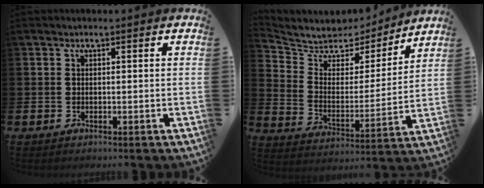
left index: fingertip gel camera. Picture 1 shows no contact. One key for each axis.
{"total": 6.4, "fx": 5.7, "fy": 2.7, "fz": 0.4, "tx": -0.050, "ty": -0.049, "tz": 0.097}